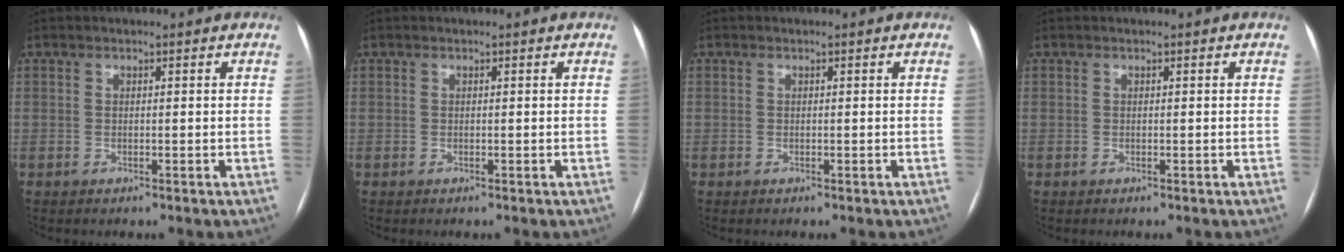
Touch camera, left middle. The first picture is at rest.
{"total": 0.0}
{"total": 0.0}
{"total": 0.0}